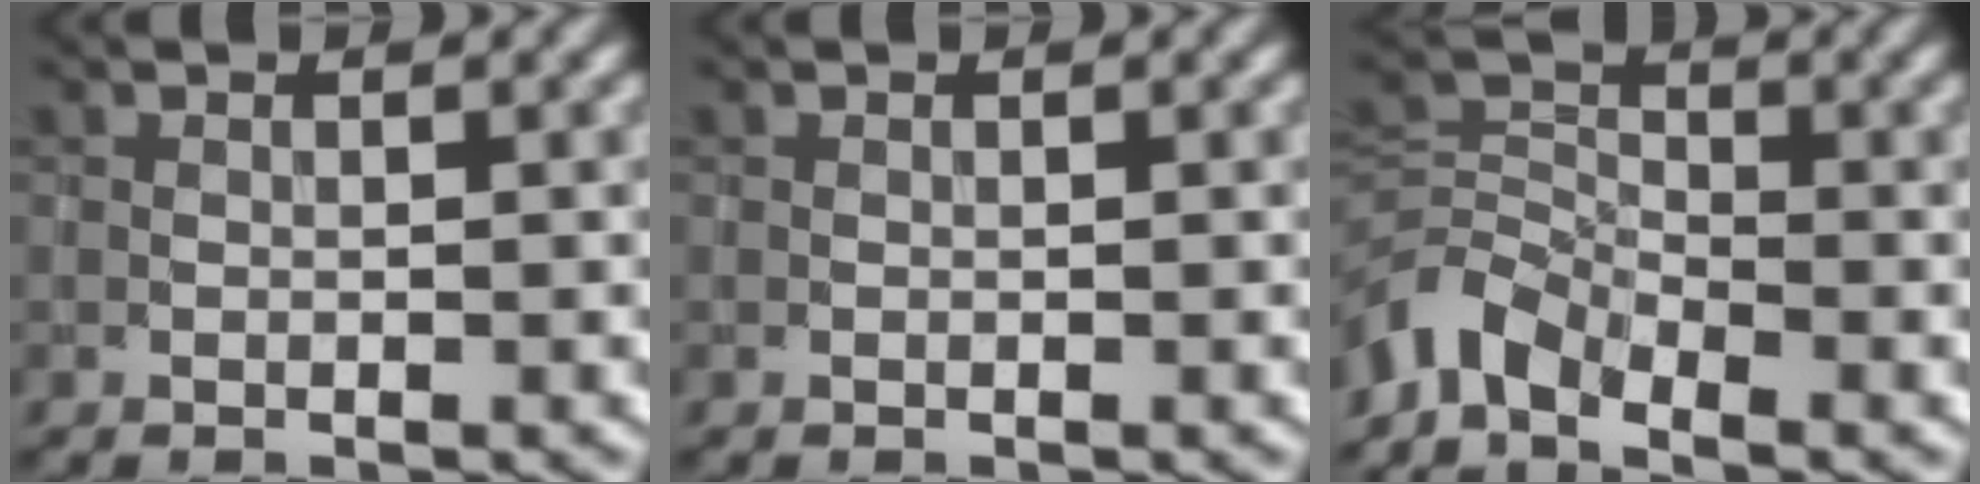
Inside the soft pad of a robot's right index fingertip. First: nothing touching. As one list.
[{"total": 0.0}, {"total": 4.3, "force": [-3.1, 2.3, 1.9], "torque": [-0.037, -0.003, -0.075]}]